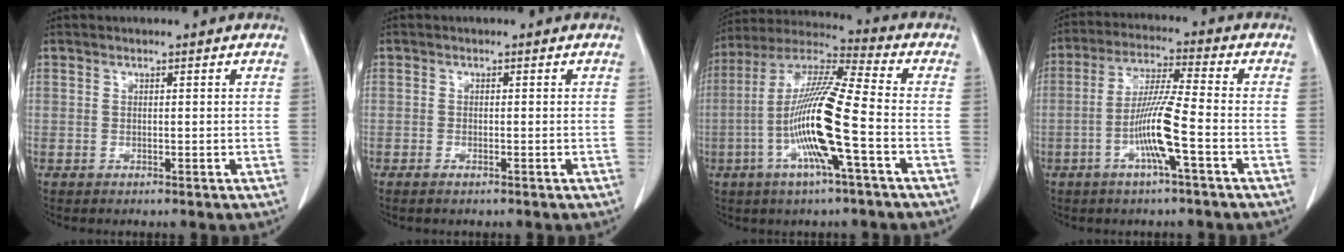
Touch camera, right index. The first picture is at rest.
{"total": 0.8, "force": [-0.5, 0.0, 0.6], "torque": [-0.013, -0.001, -0.007]}
{"total": 15.3, "force": [-4.0, 0.2, 14.8], "torque": [-0.298, -0.002, -0.086]}
{"total": 9.1, "force": [-3.1, -0.4, 8.5], "torque": [-0.170, -0.002, -0.062]}